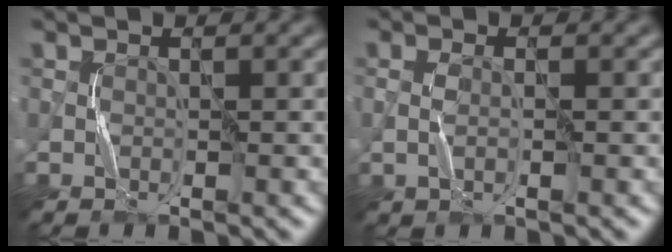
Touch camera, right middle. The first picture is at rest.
{"total": 1.4, "force": [-0.2, 0.5, 1.3], "torque": [-0.032, 0.002, -0.005]}